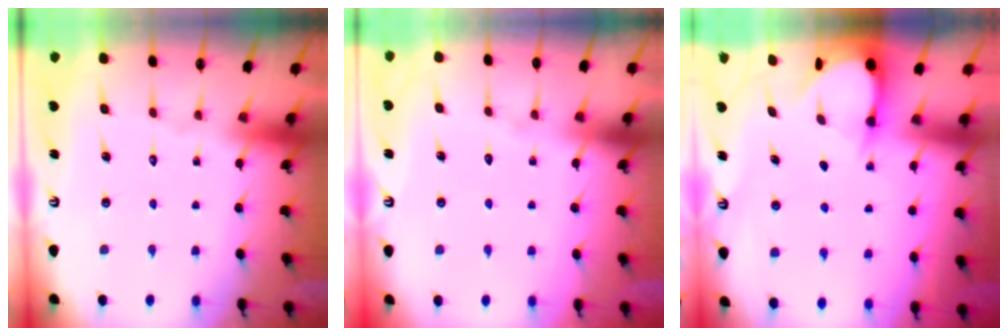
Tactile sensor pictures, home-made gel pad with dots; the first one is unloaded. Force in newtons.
{"total": 4.4, "press": 4.4, "slide": 0.4}
{"total": 3.3, "press": 3.3, "slide": 0.3}